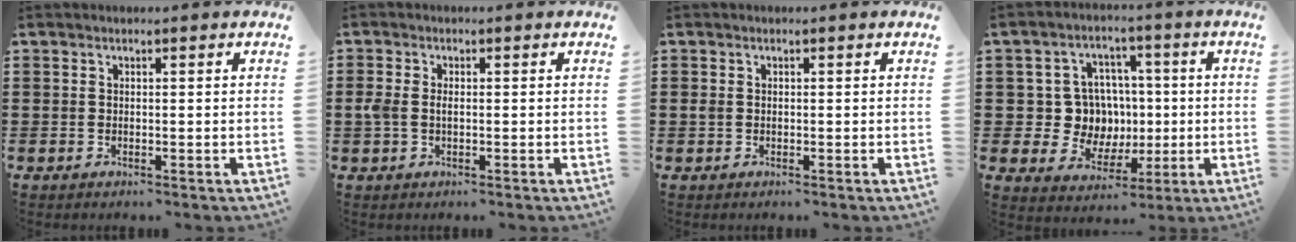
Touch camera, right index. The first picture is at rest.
{"total": 2.0, "force": [-0.2, 1.1, 1.6], "torque": [-0.048, -0.003, -0.009]}
{"total": 0.8, "force": [0.0, 0.6, 0.6], "torque": [-0.013, 0.004, -0.002]}
{"total": 8.6, "force": [0.6, 8.1, 2.9], "torque": [-0.066, 0.008, 0.018]}